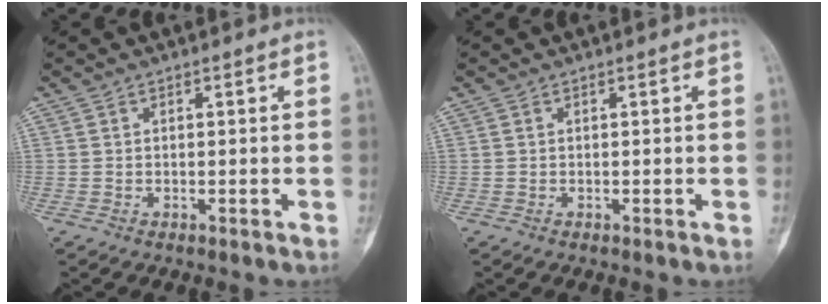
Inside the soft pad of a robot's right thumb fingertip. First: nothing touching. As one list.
[{"total": 0.0}]